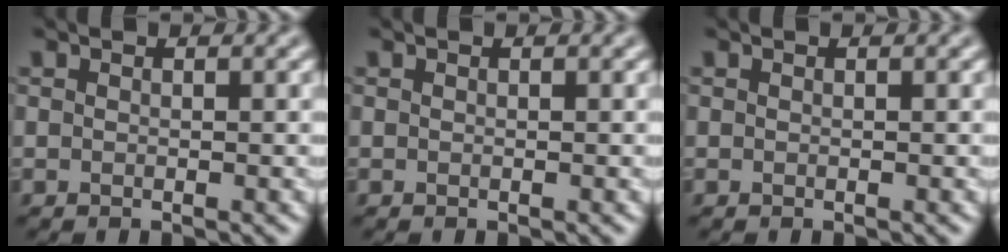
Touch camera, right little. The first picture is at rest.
{"total": 0.0}
{"total": 0.0}